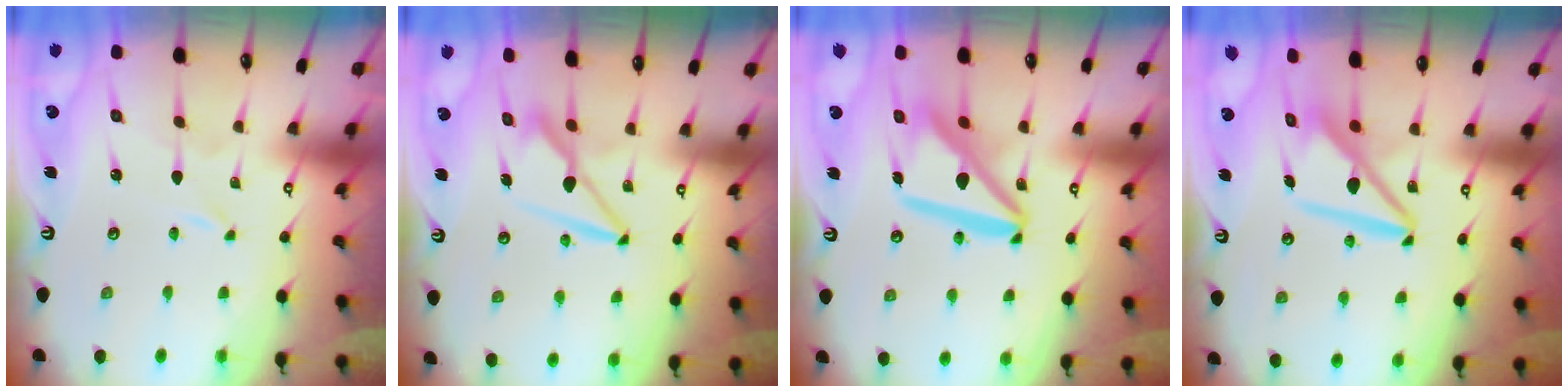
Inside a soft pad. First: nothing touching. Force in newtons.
{"total": 8.1, "press": 8.0, "slide": 1.3}
{"total": 14.1, "press": 14.0, "slide": 1.9}
{"total": 8.7, "press": 8.6, "slide": 1.0}